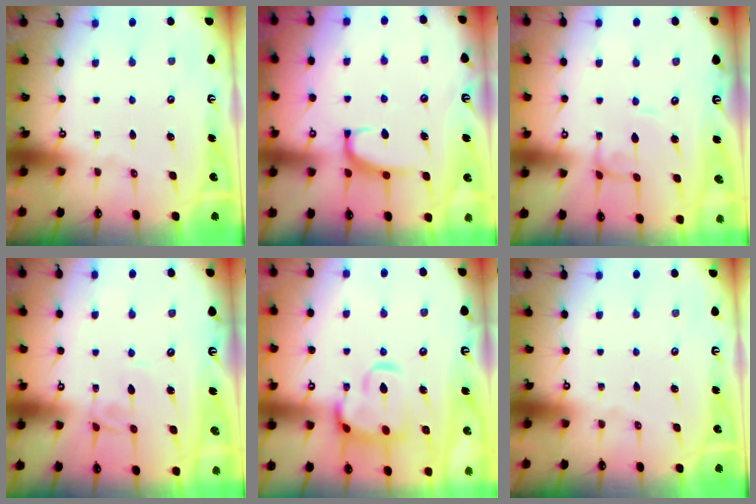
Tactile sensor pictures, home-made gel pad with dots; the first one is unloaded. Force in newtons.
{"total": 3.0, "press": 2.7, "slide": 1.2}
{"total": 2.2, "press": 2.2, "slide": 0.1}
{"total": 3.7, "press": 3.7, "slide": 0.1}
{"total": 6.8, "press": 6.5, "slide": 1.8}
{"total": 0.0}